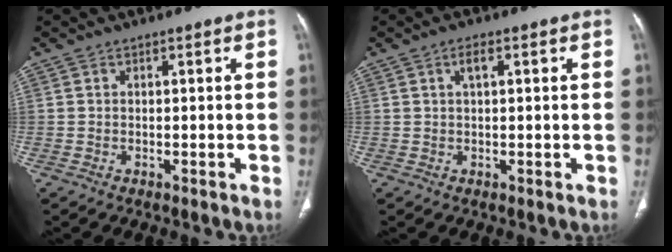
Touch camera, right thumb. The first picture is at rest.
{"total": 2.1, "force": [0.8, 0.8, 1.8], "torque": [-0.034, 0.003, 0.014]}